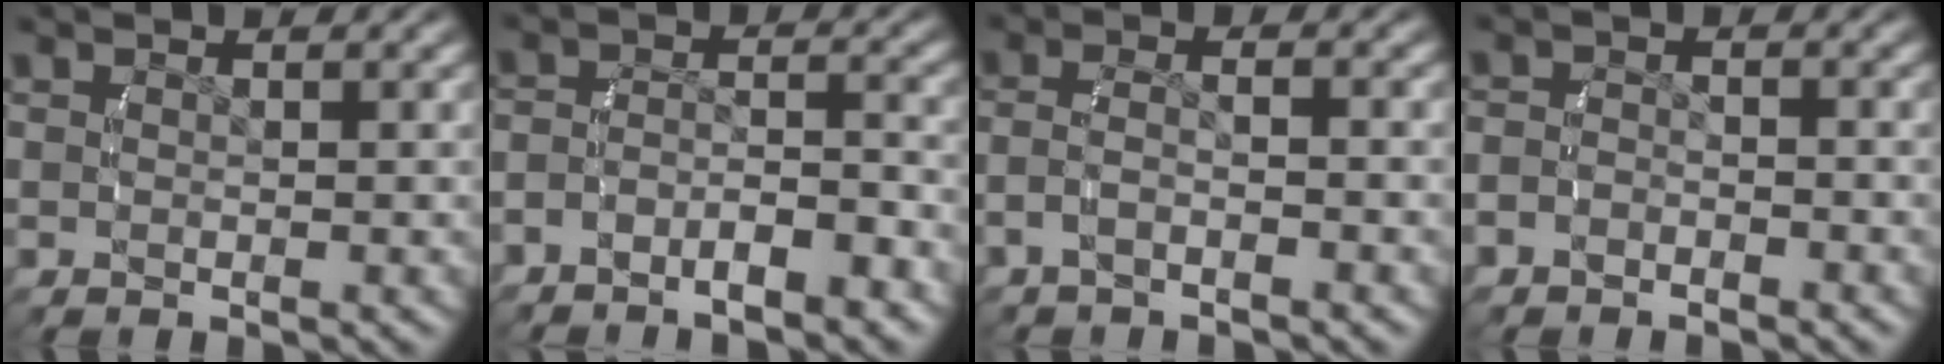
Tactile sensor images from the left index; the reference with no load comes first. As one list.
[{"total": 4.0, "force": [-3.2, 1.7, 1.6], "torque": [-0.026, -0.003, -0.056]}, {"total": 2.5, "force": [-1.4, 0.9, 1.9], "torque": [-0.048, -0.003, -0.023]}, {"total": 2.5, "force": [-2.0, 1.5, 0.3], "torque": [-0.018, -0.009, -0.032]}]